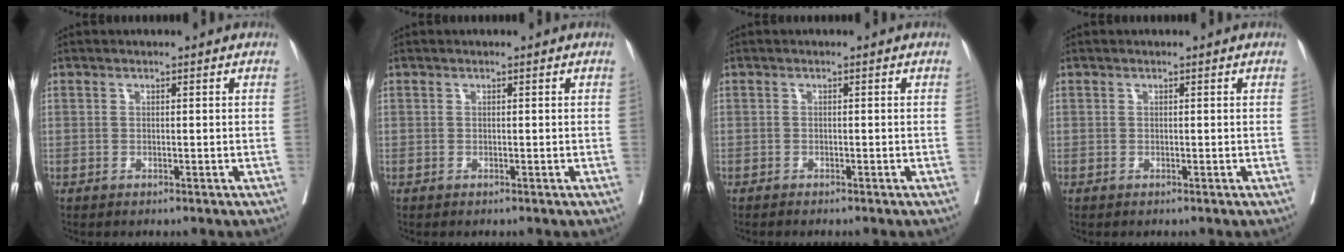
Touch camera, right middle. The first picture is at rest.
{"total": 0.0}
{"total": 1.3, "force": [-1.2, 0.1, 0.6], "torque": [-0.011, -0.002, -0.016]}
{"total": 0.0}